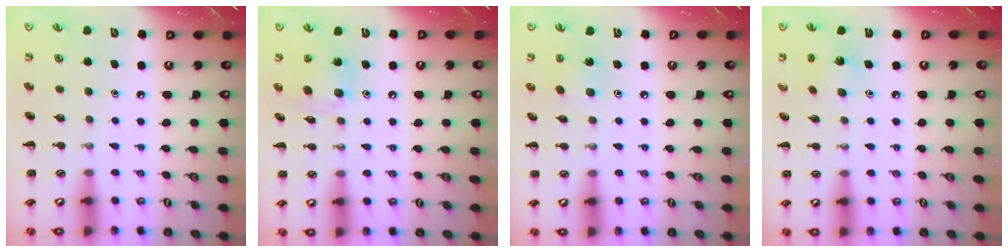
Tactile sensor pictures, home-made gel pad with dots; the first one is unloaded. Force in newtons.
{"total": 9.1, "press": 9.1, "slide": 1.0}
{"total": 2.3, "press": 2.1, "slide": 0.9}
{"total": 2.2, "press": 2.2, "slide": 0.4}